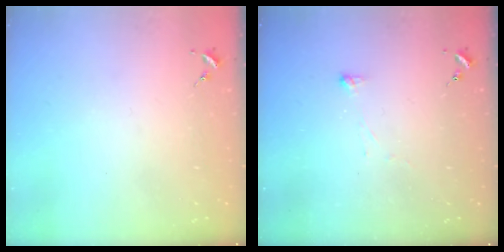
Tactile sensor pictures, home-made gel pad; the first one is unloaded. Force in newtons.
{"total": 2.9, "press": 2.8, "slide": 0.4}